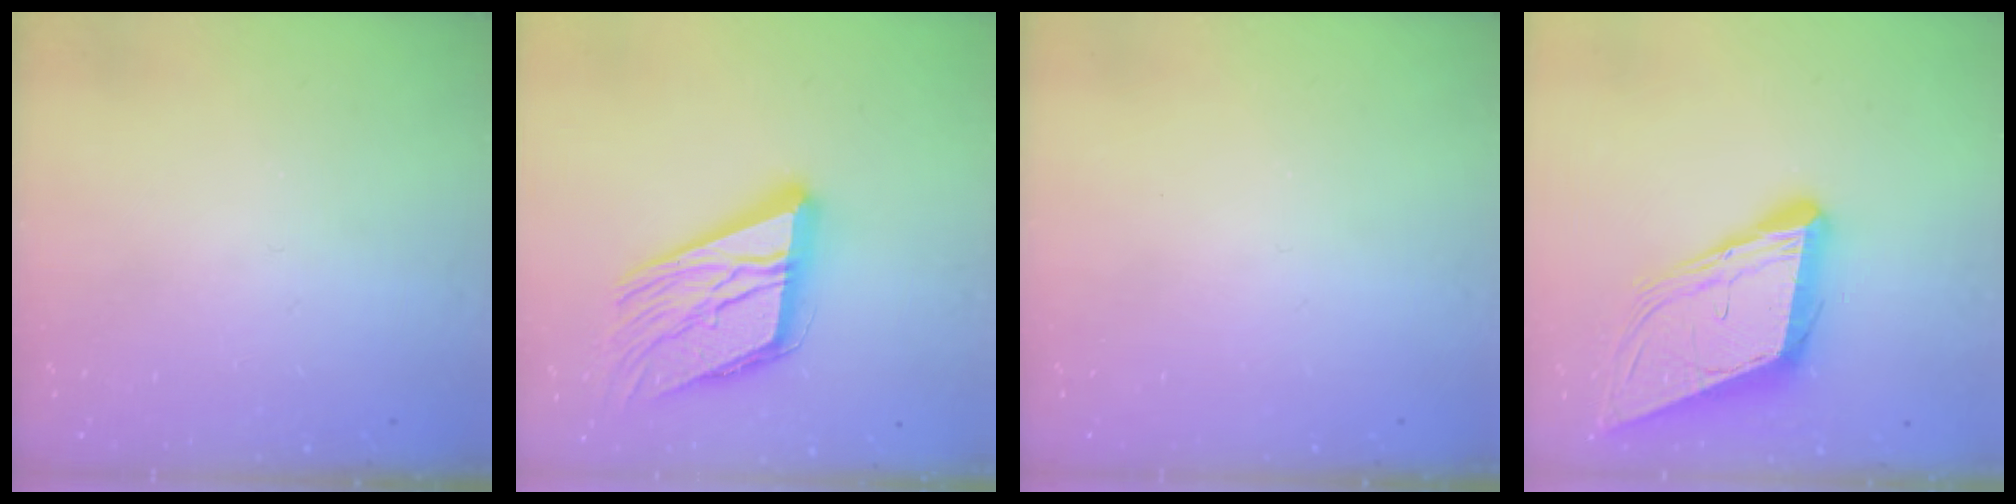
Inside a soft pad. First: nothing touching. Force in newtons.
{"total": 19.6, "press": 19.5, "slide": 1.9}
{"total": 0.0}
{"total": 14.8, "press": 14.1, "slide": 4.2}